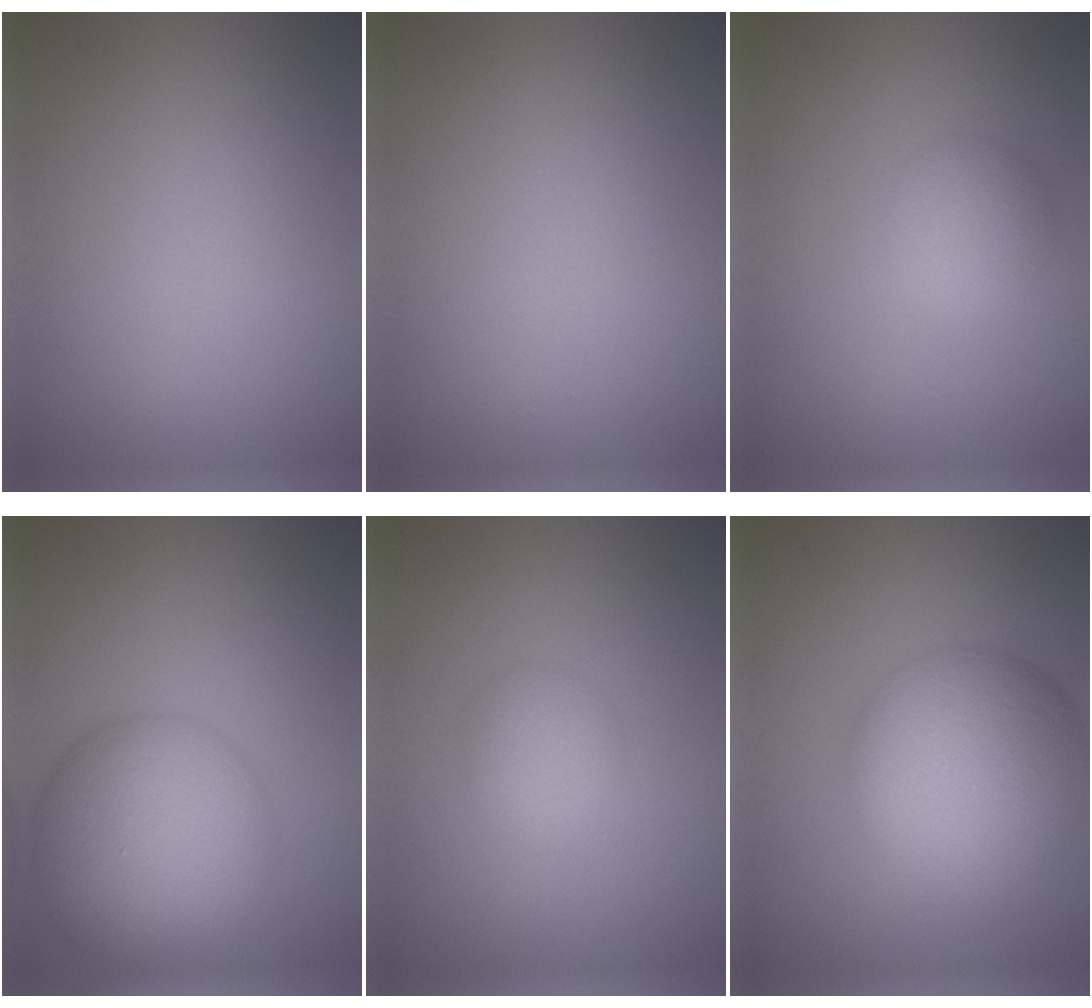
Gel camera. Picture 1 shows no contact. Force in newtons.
{"total": 0.0}
{"total": 2.9, "press": 2.9, "slide": 0.0}
{"total": 9.6, "press": 9.6, "slide": 0.3}
{"total": 2.4, "press": 2.4, "slide": 0.1}
{"total": 10.3, "press": 10.2, "slide": 0.5}